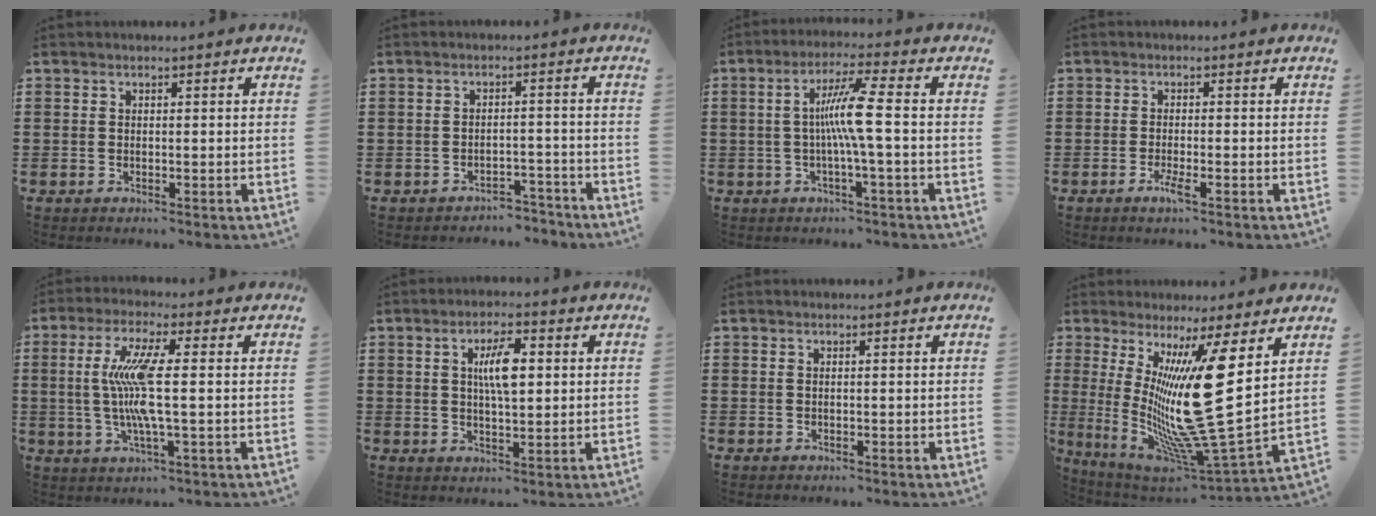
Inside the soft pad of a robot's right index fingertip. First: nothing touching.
{"total": 2.9, "force": [-2.8, 0.6, 0.2], "torque": [-0.010, 0.003, -0.059]}
{"total": 7.2, "force": [-0.4, -0.5, 7.1], "torque": [-0.138, -0.004, -0.019]}
{"total": 2.2, "force": [-1.1, 0.2, 1.9], "torque": [-0.046, -0.009, -0.024]}
{"total": 9.1, "force": [0.0, 0.8, 9.1], "torque": [-0.198, -0.019, -0.012]}
{"total": 6.1, "force": [1.2, 2.0, 5.7], "torque": [-0.105, 0.006, 0.015]}
{"total": 0.0}
{"total": 14.5, "force": [4.1, 0.4, 13.9], "torque": [-0.251, -0.087, 0.054]}